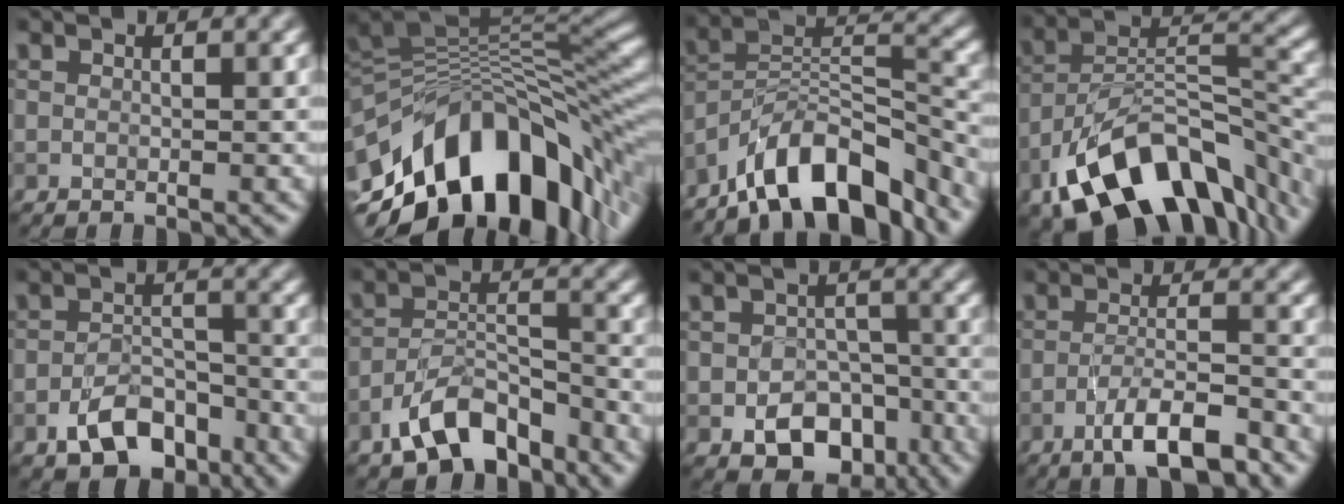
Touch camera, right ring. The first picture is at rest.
{"total": 13.8, "force": [-4.4, 7.0, 11.1], "torque": [-0.172, 0.017, -0.074]}
{"total": 10.8, "force": [-8.2, 3.6, 5.9], "torque": [-0.085, 0.020, -0.157]}
{"total": 13.4, "force": [-8.3, 6.8, 8.1], "torque": [-0.126, 0.008, -0.148]}
{"total": 5.2, "force": [-3.3, 2.8, 2.8], "torque": [-0.041, 0.006, -0.060]}
{"total": 6.9, "force": [-5.0, 3.1, 3.7], "torque": [-0.055, 0.005, -0.097]}
{"total": 6.7, "force": [-3.4, 4.6, 3.3], "torque": [-0.035, 0.001, -0.046]}
{"total": 5.7, "force": [-3.9, 1.2, 4.1], "torque": [-0.070, 0.007, -0.067]}